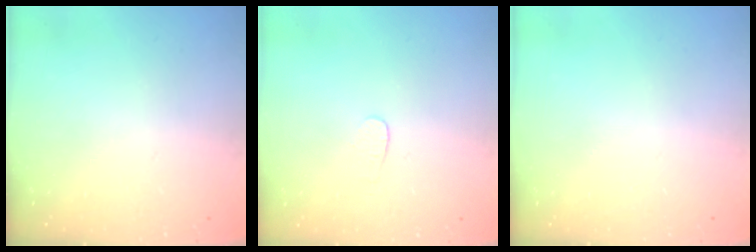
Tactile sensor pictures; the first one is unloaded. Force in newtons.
{"total": 3.0, "press": 3.0, "slide": 0.3}
{"total": 0.0}